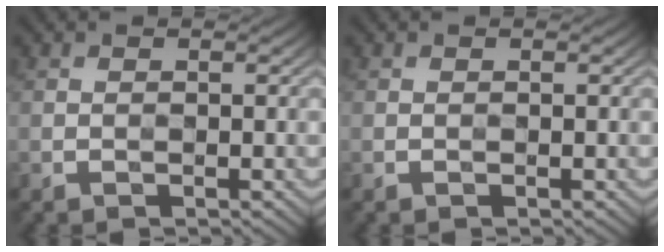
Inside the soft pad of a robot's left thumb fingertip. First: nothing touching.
{"total": 0.0}